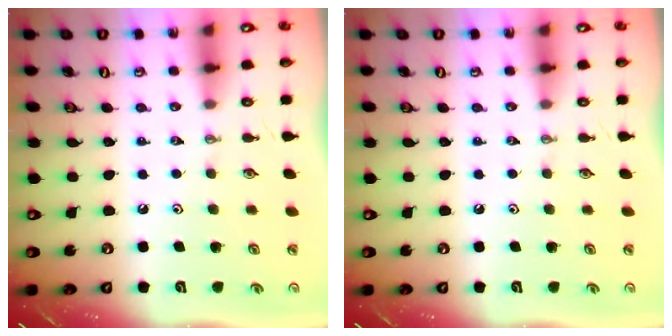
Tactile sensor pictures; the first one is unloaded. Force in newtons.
{"total": 0.0}